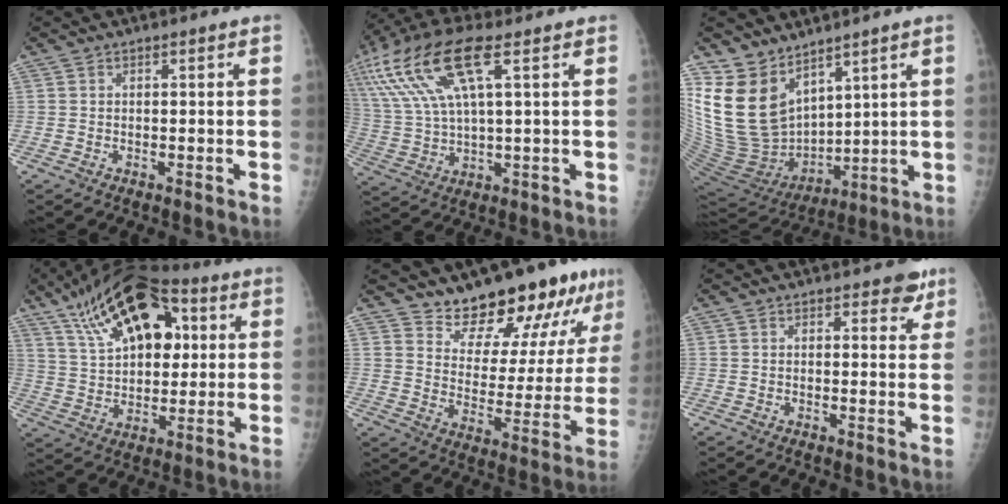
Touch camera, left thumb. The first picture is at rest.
{"total": 18.4, "force": [7.7, 5.9, 15.6], "torque": [-0.354, 0.011, 0.152]}
{"total": 17.6, "force": [10.6, 10.7, 9.2], "torque": [-0.157, -0.062, 0.232]}
{"total": 20.9, "force": [7.8, 11.7, 15.4], "torque": [-0.227, 0.003, 0.132]}
{"total": 16.1, "force": [13.2, 5.3, 7.5], "torque": [-0.062, -0.101, 0.199]}
{"total": 3.3, "force": [2.3, 1.7, 1.5], "torque": [0.010, -0.011, 0.025]}